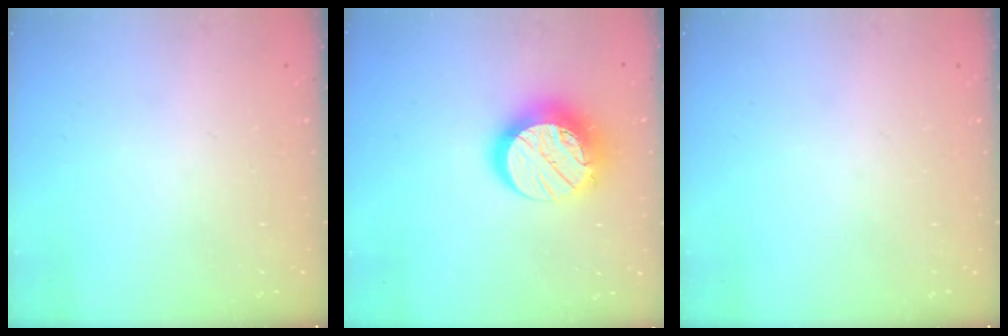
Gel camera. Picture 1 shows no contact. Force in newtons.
{"total": 13.9, "press": 13.9, "slide": 1.0}
{"total": 0.0}